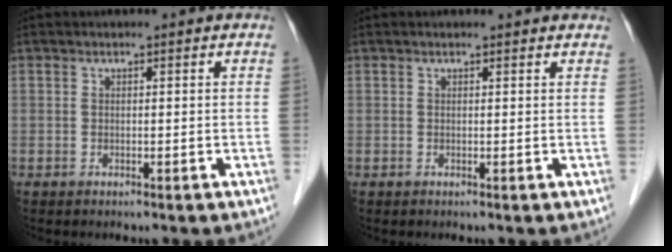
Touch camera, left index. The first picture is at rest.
{"total": 2.7, "force": [2.6, 0.6, 0.6], "torque": [-0.014, 0.011, 0.020]}